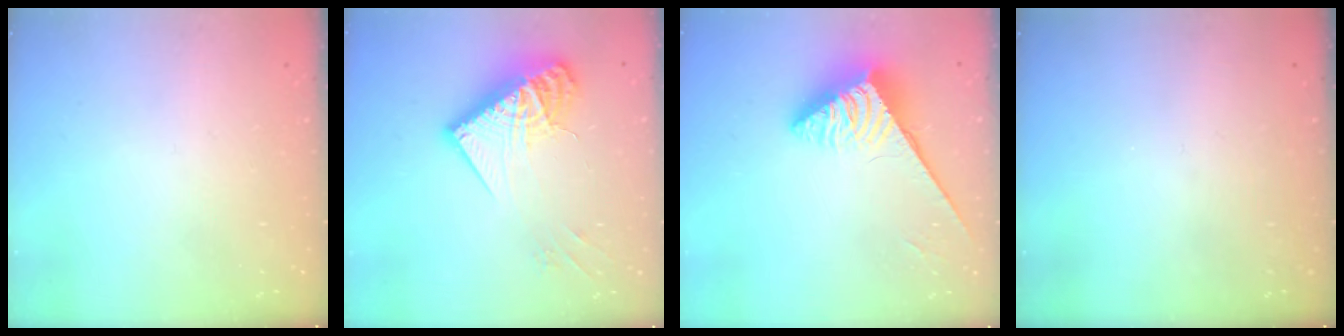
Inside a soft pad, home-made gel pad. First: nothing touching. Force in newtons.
{"total": 16.5, "press": 16.4, "slide": 1.6}
{"total": 4.3, "press": 4.3, "slide": 0.4}
{"total": 0.0}